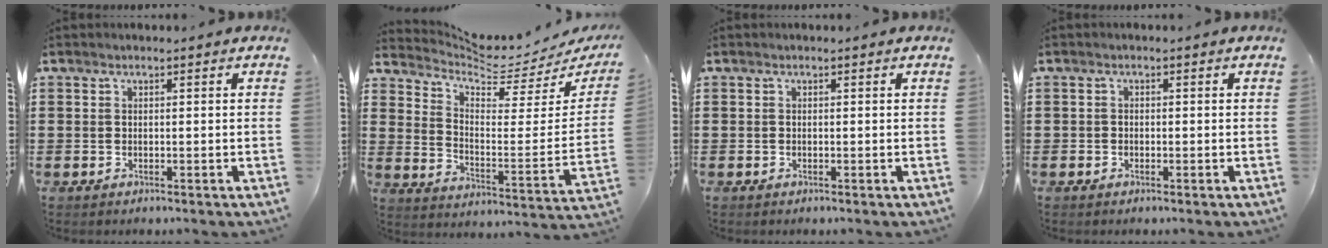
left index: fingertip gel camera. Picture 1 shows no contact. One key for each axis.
{"total": 5.4, "fx": 5.2, "fy": 0.7, "fz": 1.2, "tx": -0.048, "ty": -0.053, "tz": 0.084}
{"total": 0.0}
{"total": 0.7, "fx": -0.4, "fy": 0.5, "fz": 0.1, "tx": -0.004, "ty": 0.000, "tz": -0.009}